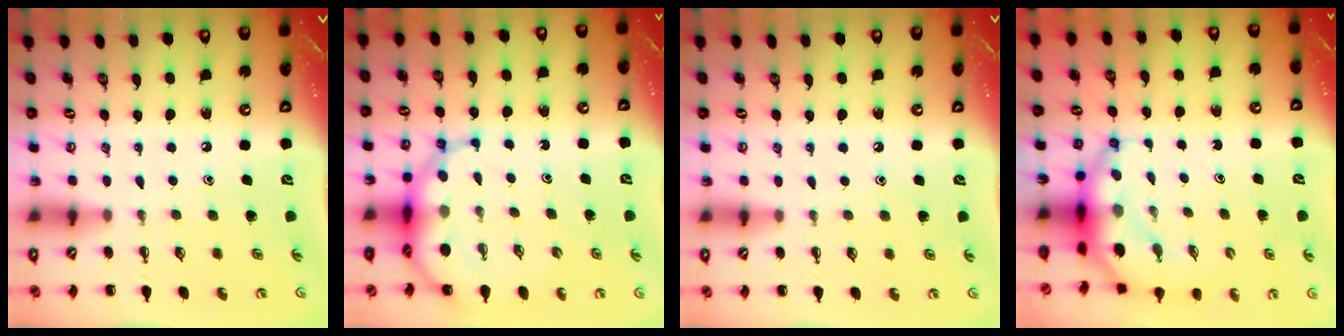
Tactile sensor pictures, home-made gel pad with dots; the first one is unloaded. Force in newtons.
{"total": 10.7, "press": 10.3, "slide": 3.0}
{"total": 6.3, "press": 6.0, "slide": 1.8}
{"total": 7.2, "press": 7.0, "slide": 1.8}